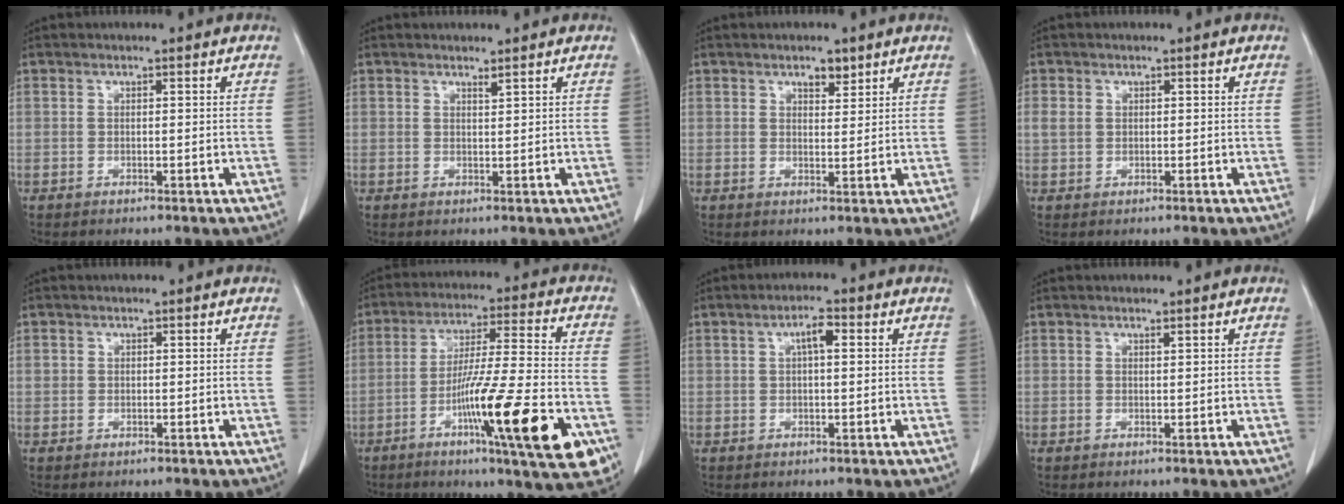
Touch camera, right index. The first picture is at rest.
{"total": 0.7, "force": [0.6, -0.1, 0.2], "torque": [-0.012, -0.009, 0.013]}
{"total": 2.5, "force": [1.8, 1.1, 1.4], "torque": [-0.021, -0.003, 0.030]}
{"total": 1.7, "force": [0.5, 1.4, 0.9], "torque": [-0.021, 0.011, 0.014]}
{"total": 1.2, "force": [0.2, 1.1, 0.3], "torque": [0.002, 0.009, 0.007]}
{"total": 19.9, "force": [-7.6, 0.6, 18.4], "torque": [-0.264, -0.022, -0.119]}
{"total": 3.0, "force": [0.8, 0.7, 2.8], "torque": [-0.049, 0.008, 0.012]}
{"total": 0.0}